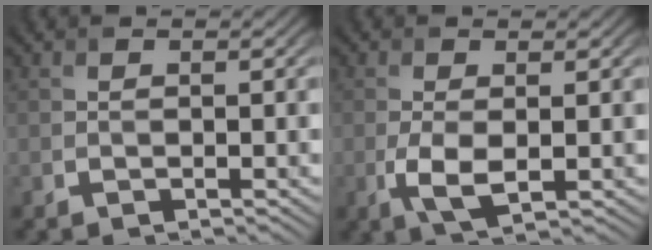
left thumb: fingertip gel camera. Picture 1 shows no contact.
{"total": 3.9, "force": [-0.7, 1.7, 3.4], "torque": [-0.084, -0.009, -0.011]}